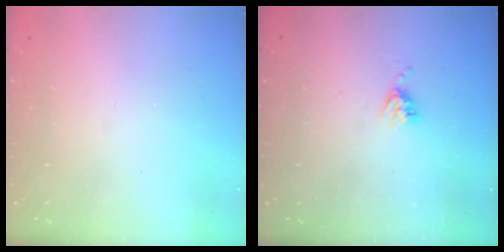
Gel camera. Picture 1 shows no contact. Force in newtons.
{"total": 4.8, "press": 4.8, "slide": 0.4}